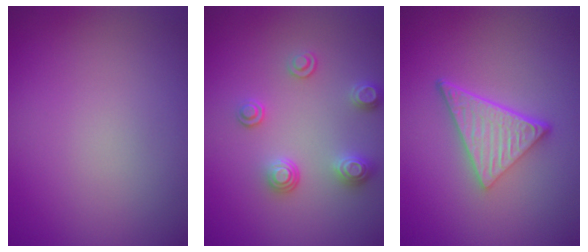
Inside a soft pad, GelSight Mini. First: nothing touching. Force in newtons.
{"total": 2.6, "press": 2.6, "slide": 0.6}
{"total": 4.9, "press": 3.5, "slide": 3.5}